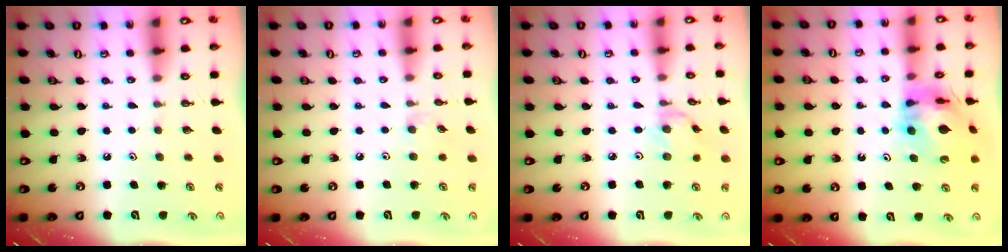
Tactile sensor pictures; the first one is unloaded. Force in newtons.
{"total": 3.4, "press": 3.3, "slide": 0.5}
{"total": 2.0, "press": 2.0, "slide": 0.3}
{"total": 13.0, "press": 12.9, "slide": 1.4}